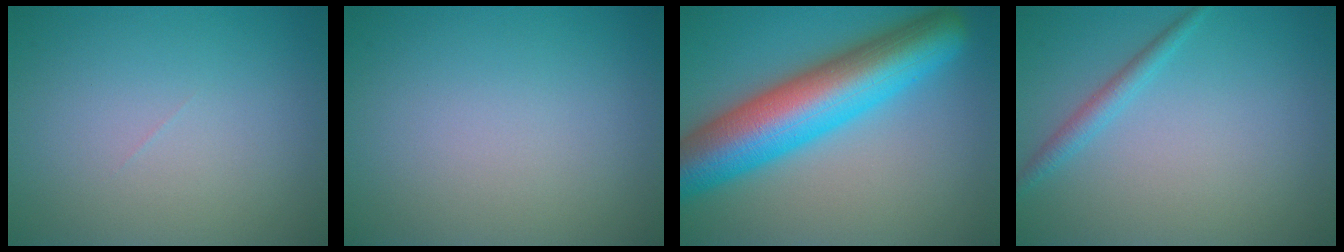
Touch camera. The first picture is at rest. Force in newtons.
{"total": 0.0}
{"total": 11.6, "press": 11.6, "slide": 0.4}
{"total": 1.6, "press": 1.6, "slide": 0.1}